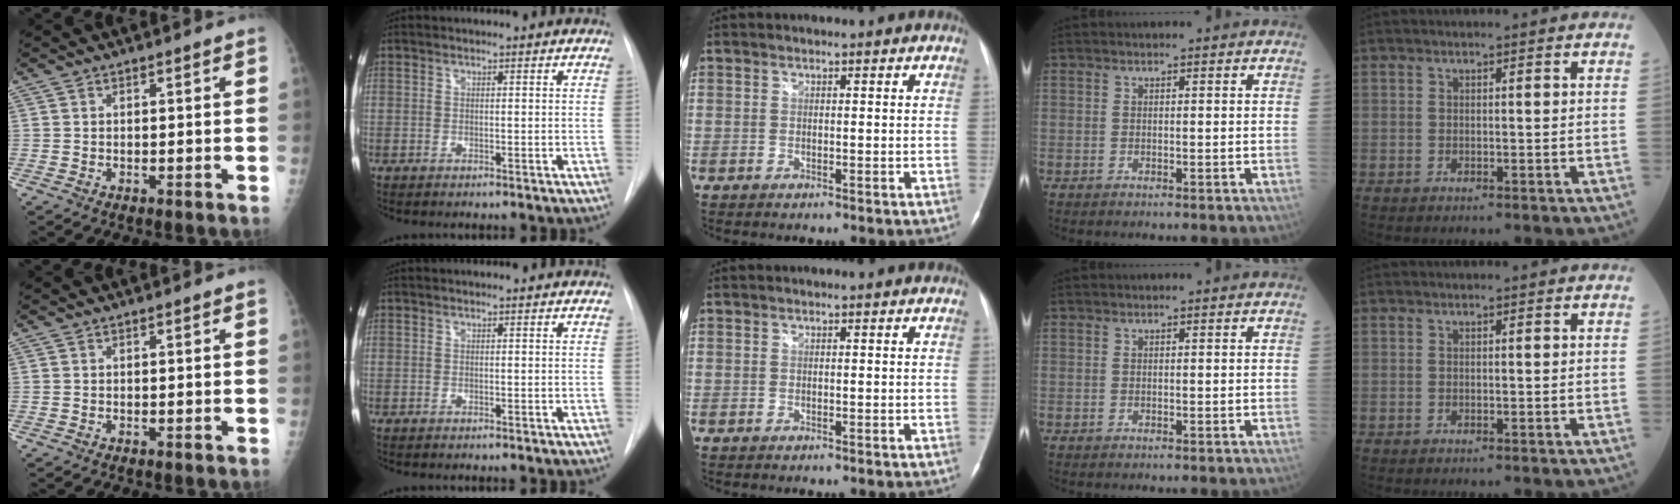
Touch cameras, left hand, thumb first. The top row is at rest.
{}